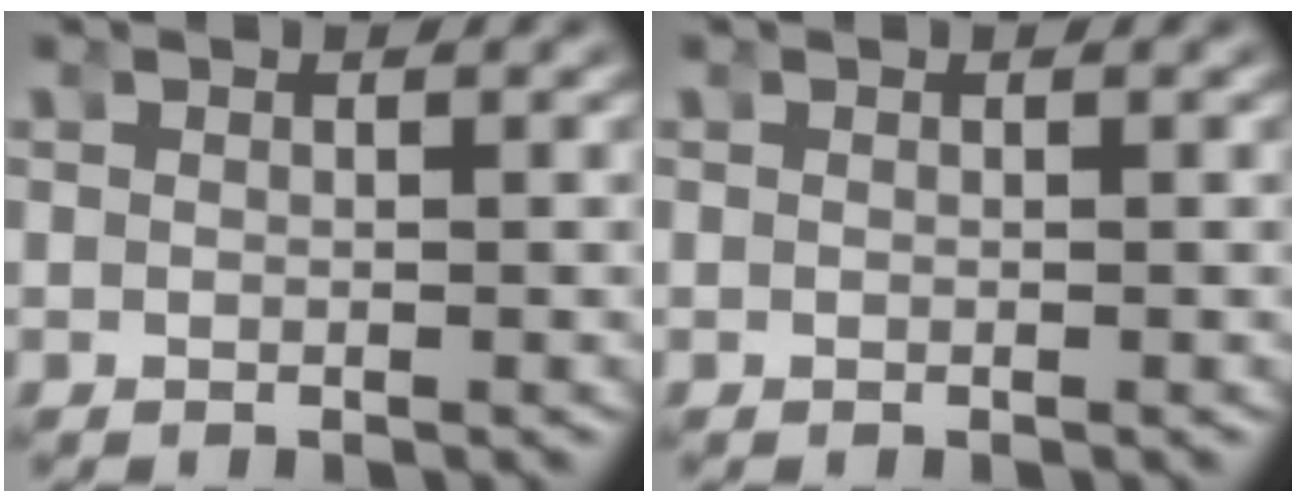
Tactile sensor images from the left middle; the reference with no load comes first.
{"total": 0.0}